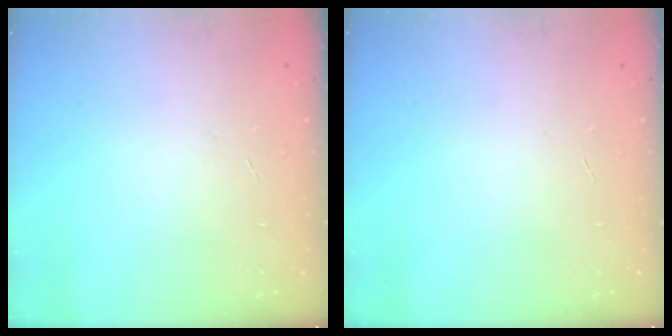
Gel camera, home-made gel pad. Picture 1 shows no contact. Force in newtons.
{"total": 0.0}